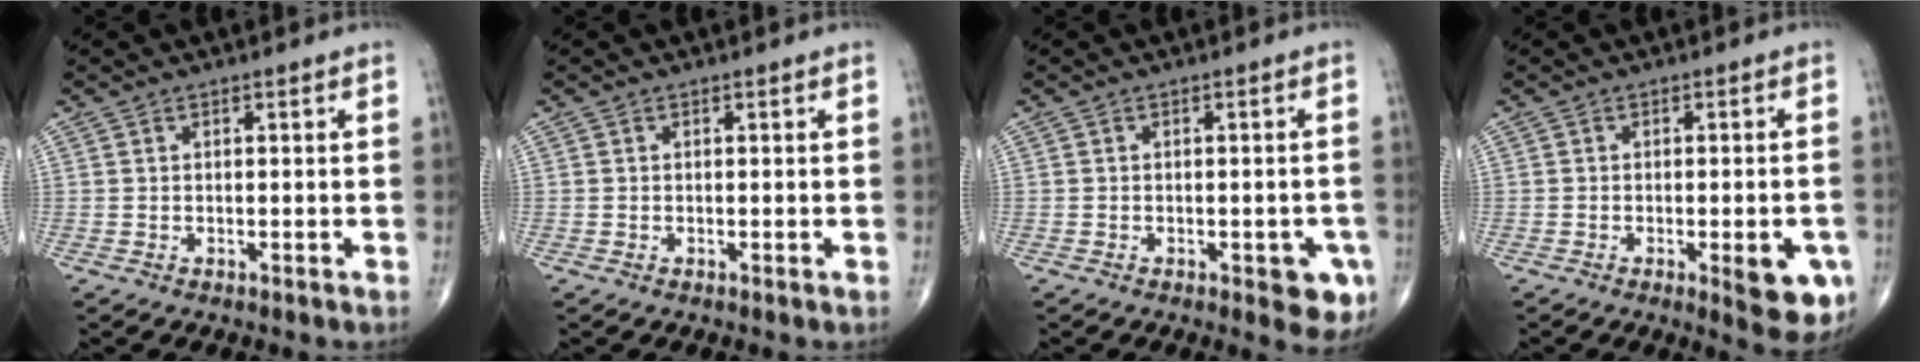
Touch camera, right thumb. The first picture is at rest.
{"total": 0.0}
{"total": 5.9, "force": [-2.3, 2.5, 4.8], "torque": [-0.035, 0.003, -0.024]}
{"total": 8.8, "force": [-3.1, 2.9, 7.7], "torque": [-0.073, -0.001, -0.033]}